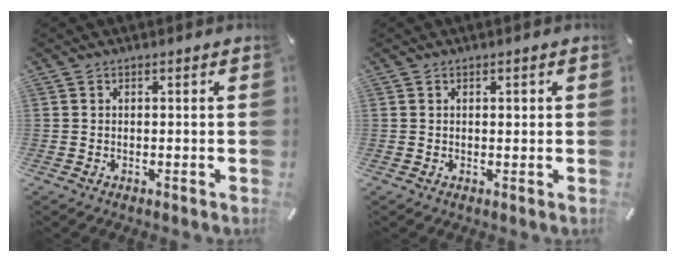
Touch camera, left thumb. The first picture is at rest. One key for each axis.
{"total": 0.8, "fx": 0.3, "fy": 0.6, "fz": 0.5, "tx": -0.002, "ty": -0.001, "tz": 0.003}